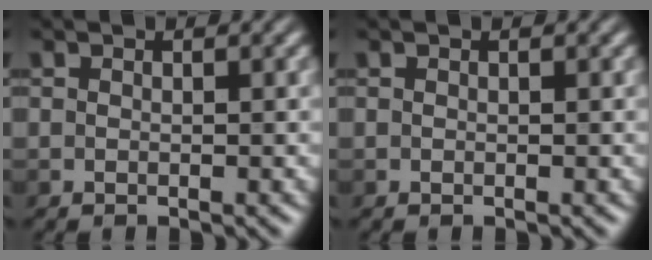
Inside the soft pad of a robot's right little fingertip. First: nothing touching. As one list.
[{"total": 0.0}]